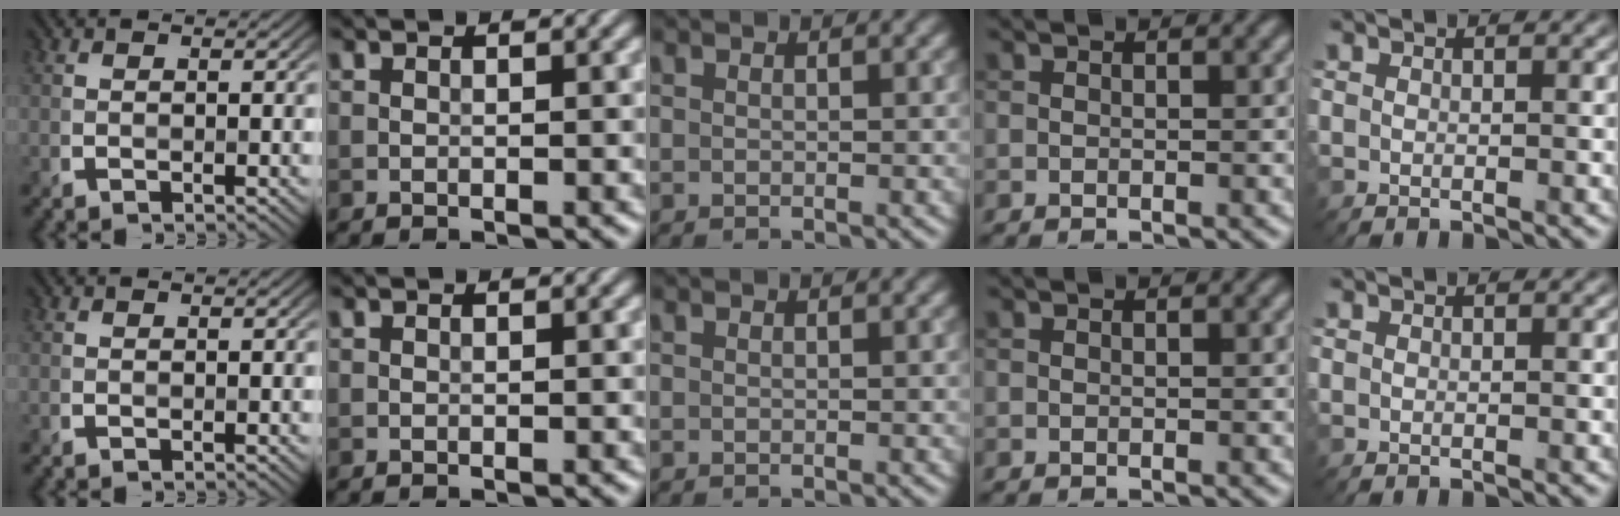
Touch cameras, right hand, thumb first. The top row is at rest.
{}